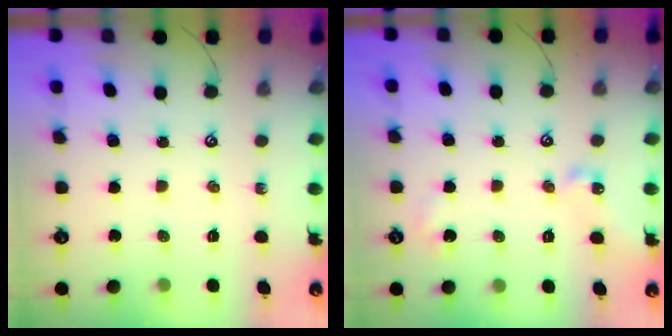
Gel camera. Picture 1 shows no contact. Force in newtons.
{"total": 8.5, "press": 8.5, "slide": 0.6}